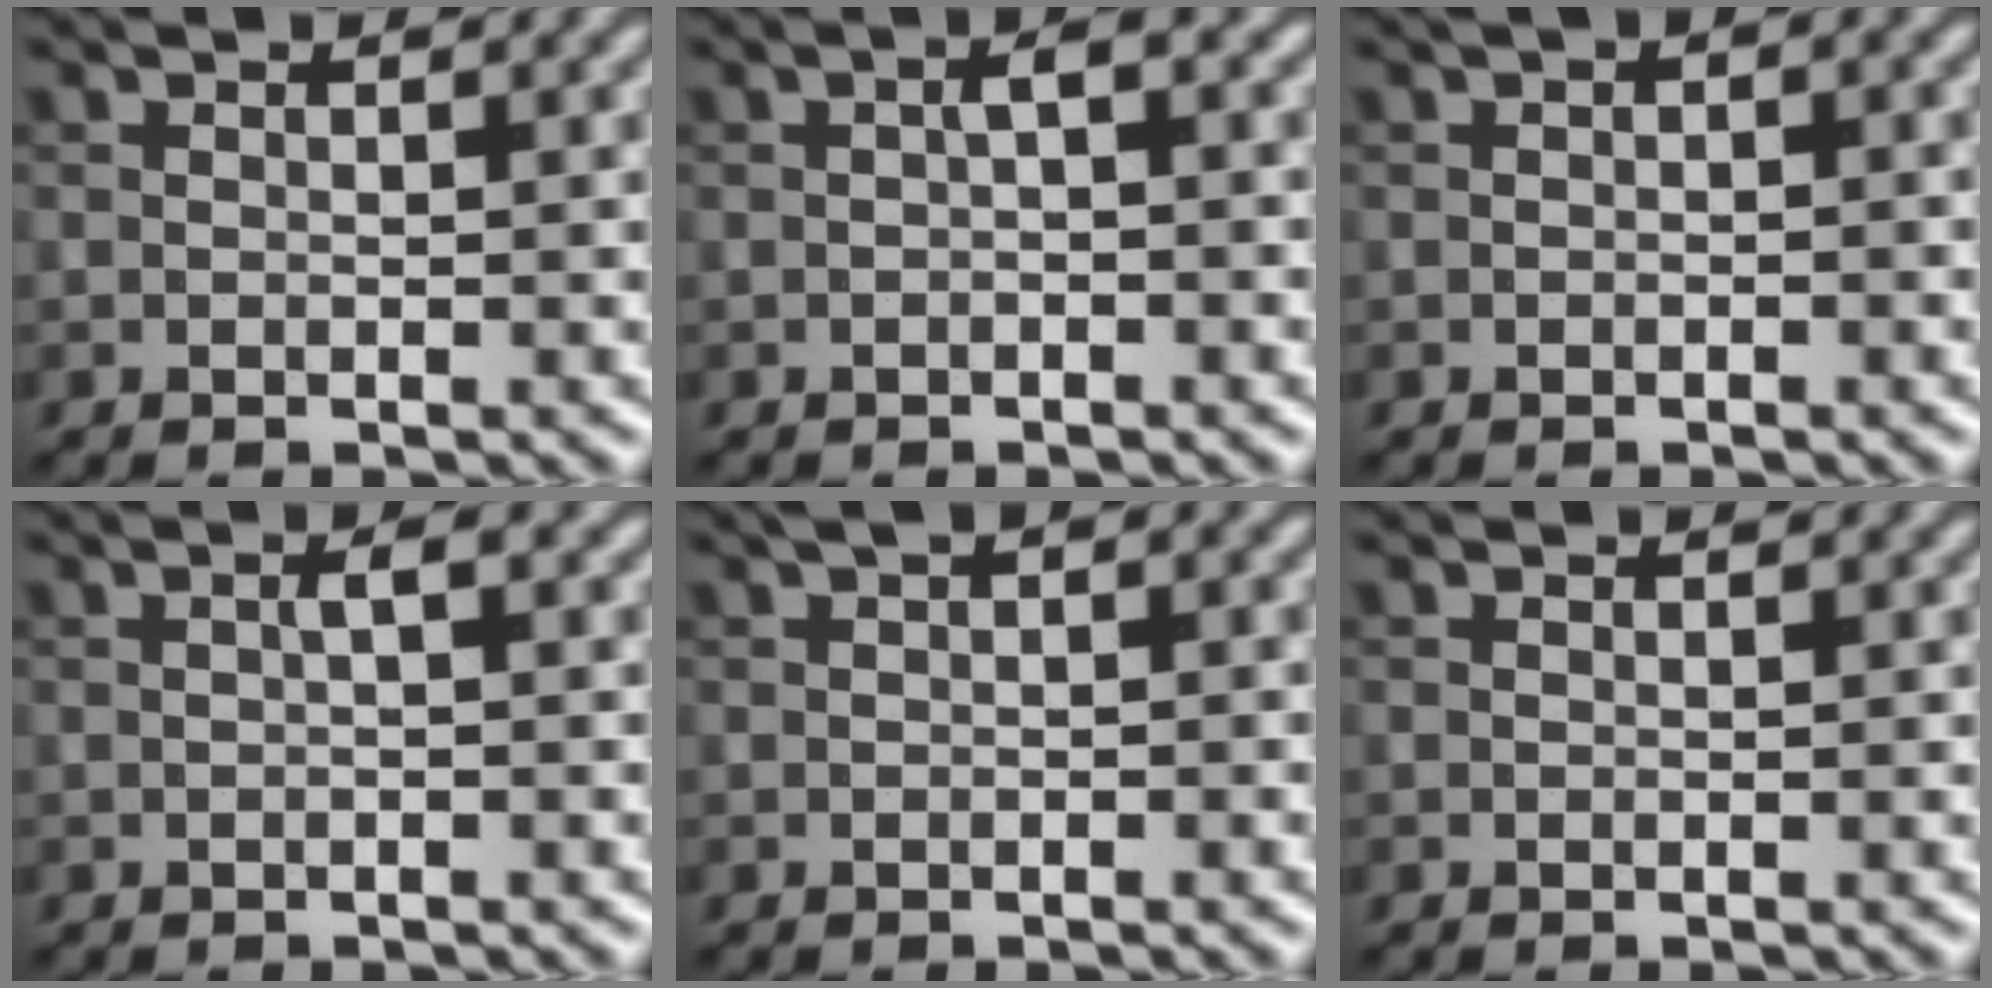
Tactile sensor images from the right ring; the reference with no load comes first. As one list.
[{"total": 1.4, "force": [-0.1, 0.4, 1.3], "torque": [-0.025, 0.005, -0.001]}, {"total": 1.1, "force": [0.2, 0.5, 0.9], "torque": [-0.013, 0.002, 0.001]}, {"total": 1.0, "force": [0.1, 0.2, 1.0], "torque": [-0.020, 0.004, 0.003]}, {"total": 1.6, "force": [0.6, 0.6, 1.3], "torque": [-0.014, 0.007, 0.009]}, {"total": 0.0}]